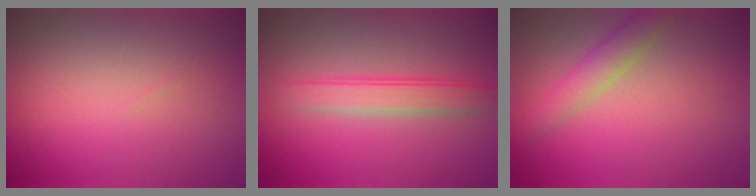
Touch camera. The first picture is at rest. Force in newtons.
{"total": 2.8, "press": 2.8, "slide": 0.1}
{"total": 2.6, "press": 2.6, "slide": 0.2}